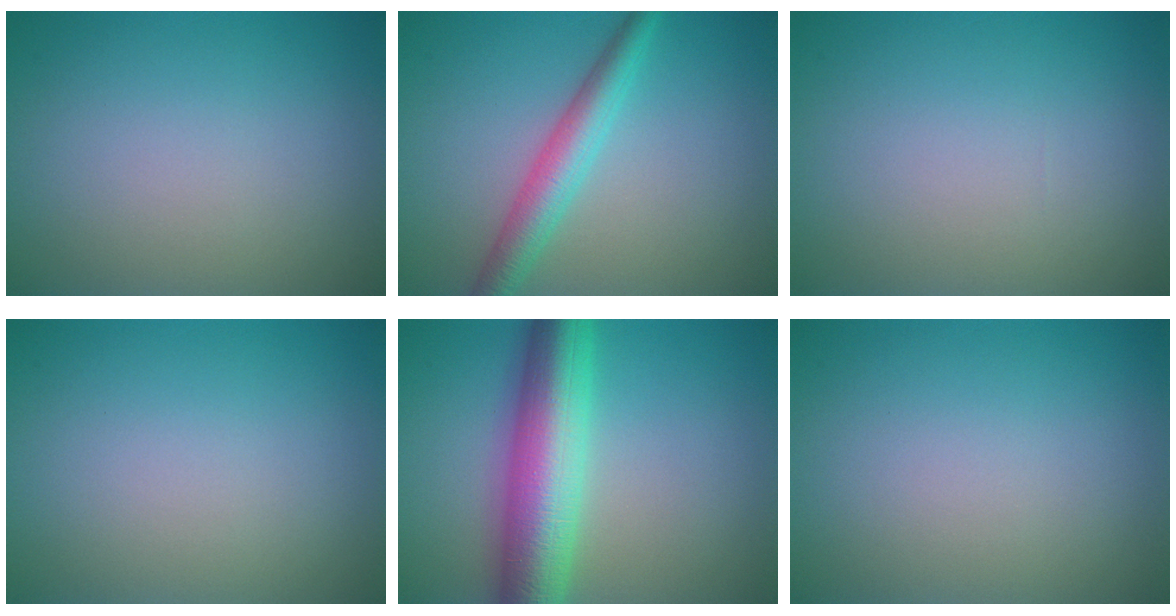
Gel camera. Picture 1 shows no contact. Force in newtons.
{"total": 3.8, "press": 3.8, "slide": 0.1}
{"total": 0.0}
{"total": 0.0}
{"total": 9.4, "press": 9.4, "slide": 0.0}
{"total": 0.0}